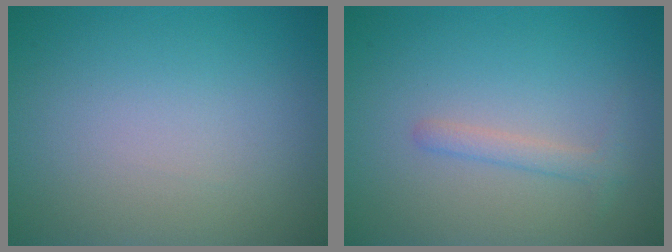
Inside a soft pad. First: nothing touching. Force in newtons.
{"total": 1.4, "press": 1.4, "slide": 0.0}